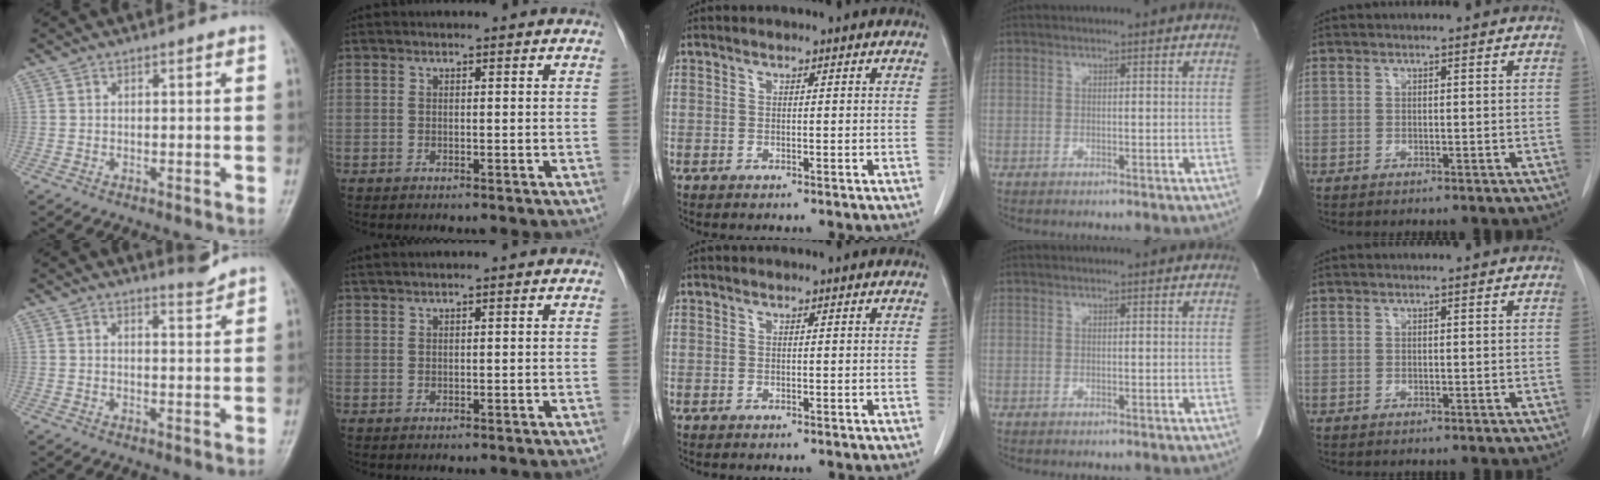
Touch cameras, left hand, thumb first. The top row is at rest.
{"thumb": {"total": 2.7, "force": [2.7, -0.1, 0.4], "torque": [-0.001, -0.031, 0.044]}, "index": {"total": 1.6, "force": [1.3, -0.2, 1.0], "torque": [-0.023, 0.017, 0.030]}}